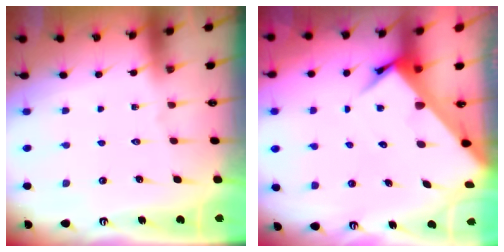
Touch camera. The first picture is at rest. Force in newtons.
{"total": 5.2, "press": 5.2, "slide": 0.4}